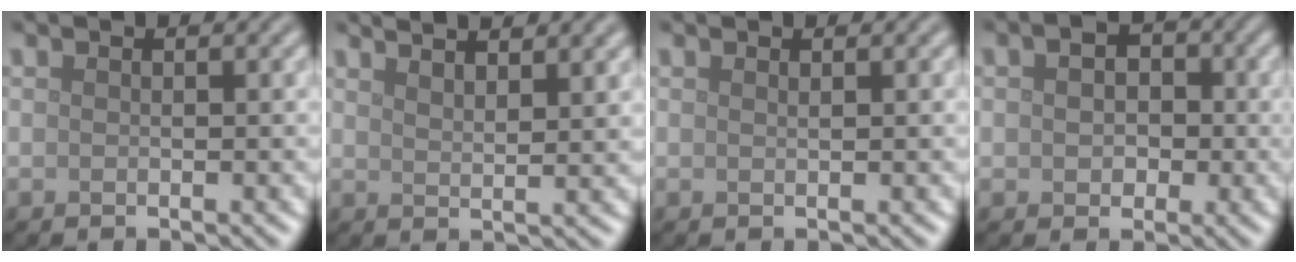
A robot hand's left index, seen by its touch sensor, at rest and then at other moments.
{"total": 4.7, "force": [3.7, 1.1, 2.7], "torque": [-0.016, 0.020, 0.033]}
{"total": 0.5, "force": [0.4, 0.2, 0.4], "torque": [0.000, 0.001, 0.006]}
{"total": 3.7, "force": [0.3, 2.8, 2.4], "torque": [-0.030, 0.003, -0.005]}